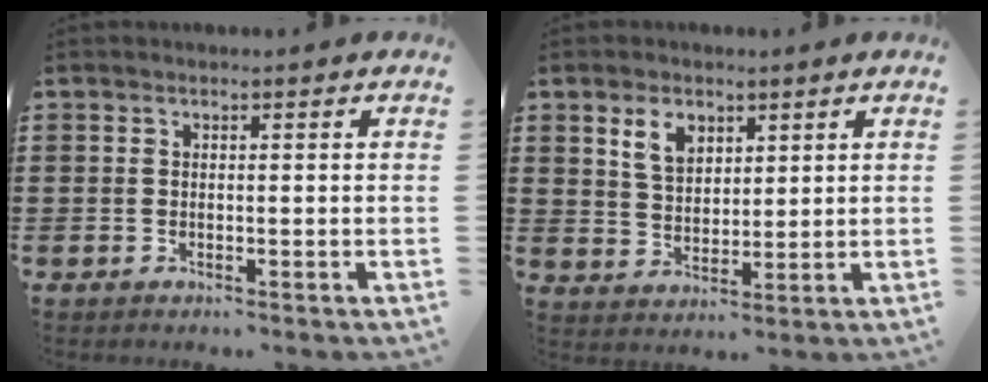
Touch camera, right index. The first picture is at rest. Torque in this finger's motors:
{"motor_torque": [1.42, 0.71, 0.37, 0.07]}